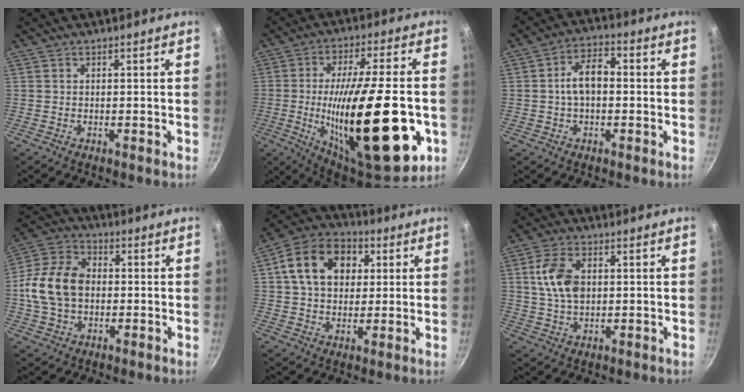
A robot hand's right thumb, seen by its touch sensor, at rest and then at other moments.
{"total": 30.3, "force": [-6.1, 9.9, 28.0], "torque": [-0.424, 0.005, -0.082]}
{"total": 7.4, "force": [-0.1, 4.5, 5.9], "torque": [-0.085, 0.026, -0.009]}
{"total": 13.8, "force": [-0.1, 10.0, 9.5], "torque": [-0.162, 0.023, -0.014]}
{"total": 15.0, "force": [3.8, 11.0, 9.3], "torque": [-0.136, 0.018, 0.049]}
{"total": 9.1, "force": [1.6, 5.7, 6.9], "torque": [-0.121, 0.000, 0.027]}